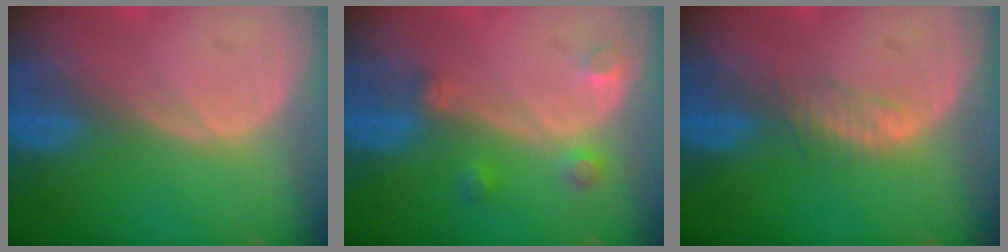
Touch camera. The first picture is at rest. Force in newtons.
{"total": 2.9, "press": 2.8, "slide": 0.8}
{"total": 1.8, "press": 1.8, "slide": 0.1}